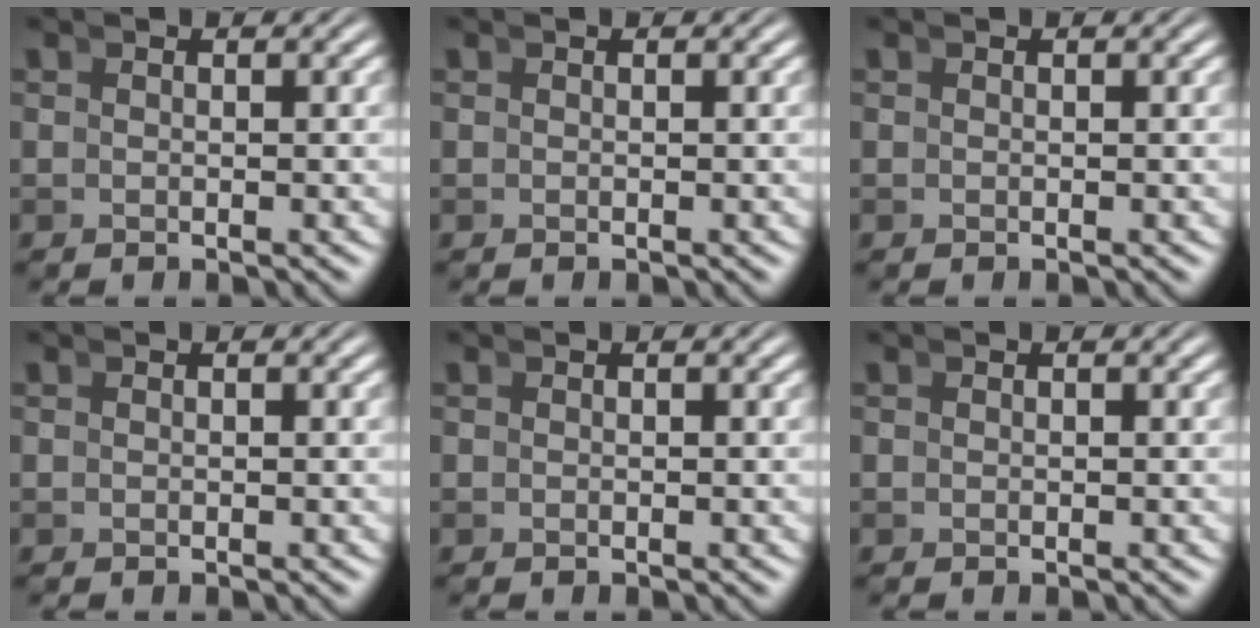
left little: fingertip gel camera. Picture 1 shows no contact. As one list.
[{"total": 0.0}, {"total": 0.0}, {"total": 0.0}, {"total": 0.0}, {"total": 0.0}]